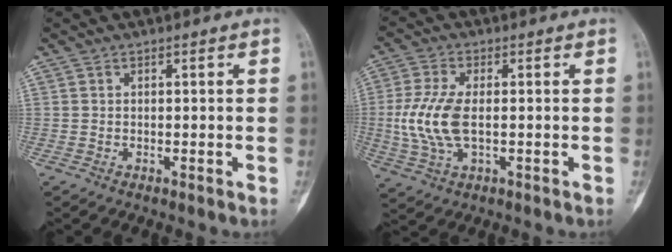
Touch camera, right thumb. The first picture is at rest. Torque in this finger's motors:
{"motor_torque": [0.36, 0.33, 1.17, 0.03, 0.41]}